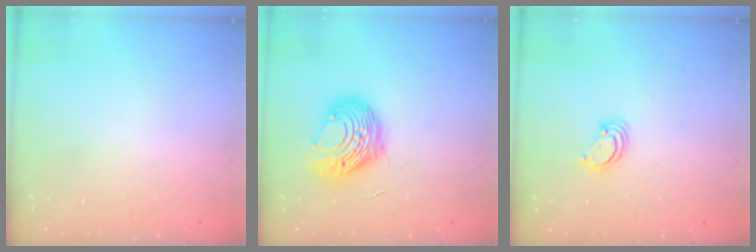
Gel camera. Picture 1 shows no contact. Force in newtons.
{"total": 11.1, "press": 11.1, "slide": 0.9}
{"total": 3.1, "press": 3.1, "slide": 0.2}